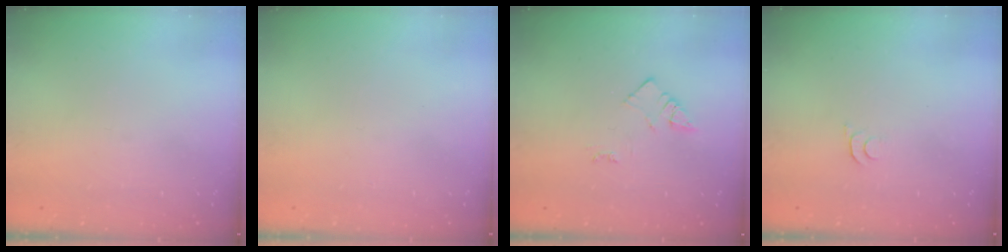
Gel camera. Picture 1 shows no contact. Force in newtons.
{"total": 1.6, "press": 1.5, "slide": 0.1}
{"total": 3.3, "press": 3.3, "slide": 0.4}
{"total": 5.2, "press": 5.2, "slide": 0.6}